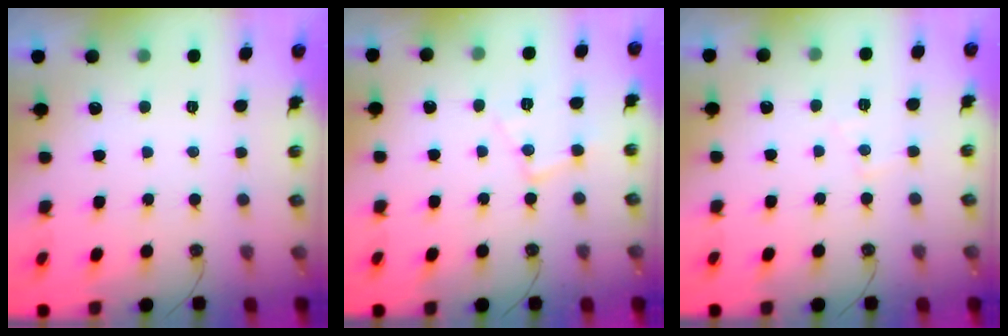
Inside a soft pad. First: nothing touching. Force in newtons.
{"total": 8.5, "press": 8.5, "slide": 0.6}
{"total": 6.0, "press": 6.0, "slide": 0.7}